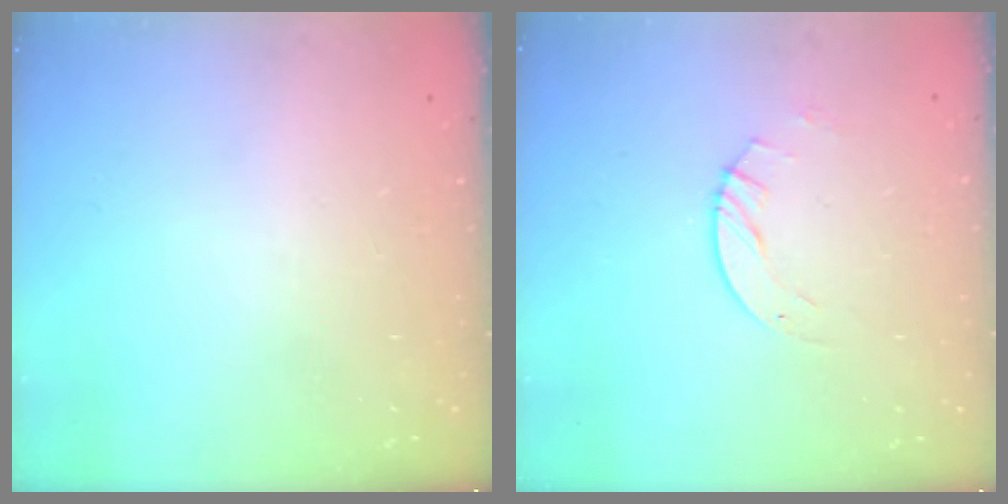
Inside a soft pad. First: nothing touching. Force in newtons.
{"total": 5.0, "press": 5.0, "slide": 0.5}